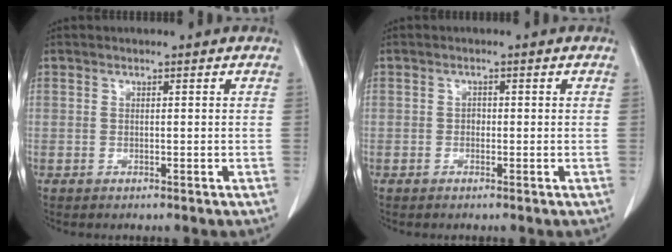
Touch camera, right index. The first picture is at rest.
{"total": 0.8, "force": [-0.1, 0.7, 0.5], "torque": [-0.005, 0.003, -0.005]}